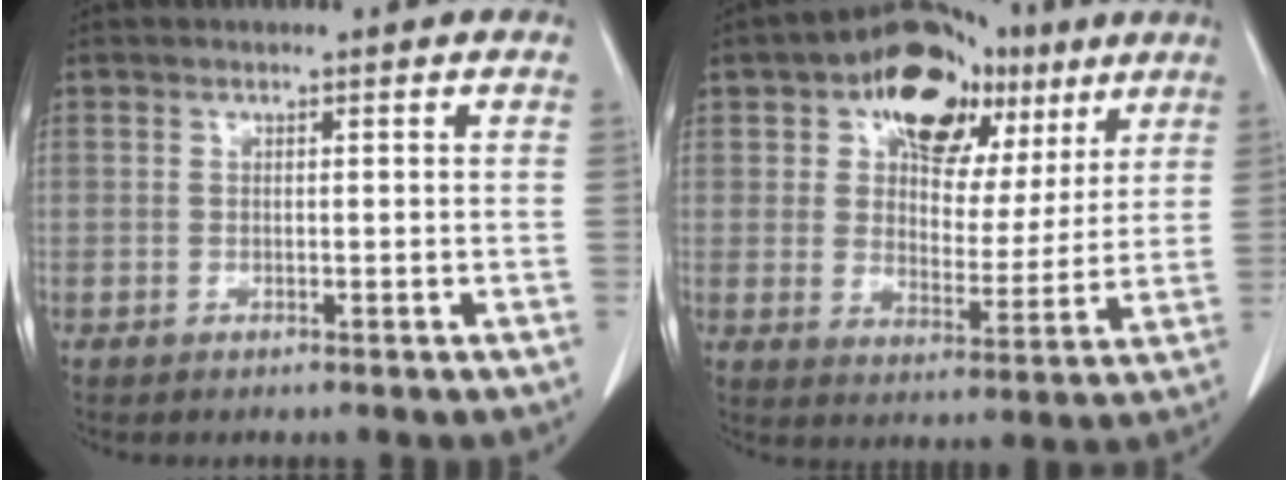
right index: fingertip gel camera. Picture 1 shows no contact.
{"total": 15.5, "force": [8.2, 9.7, 8.9], "torque": [-0.107, 0.033, 0.127]}